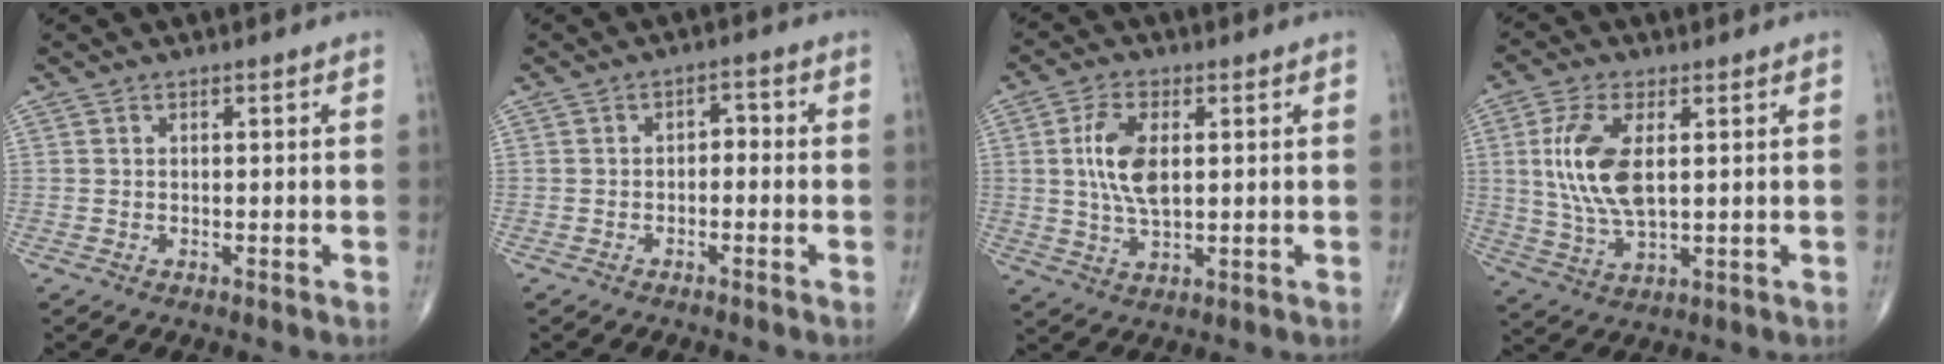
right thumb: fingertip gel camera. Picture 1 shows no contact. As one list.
[{"total": 2.5, "force": [-0.6, 1.6, 1.8], "torque": [-0.013, 0.019, -0.018]}, {"total": 8.6, "force": [1.3, 4.2, 7.4], "torque": [-0.149, -0.005, 0.025]}, {"total": 11.5, "force": [2.0, 5.3, 10.0], "torque": [-0.214, -0.008, 0.044]}]